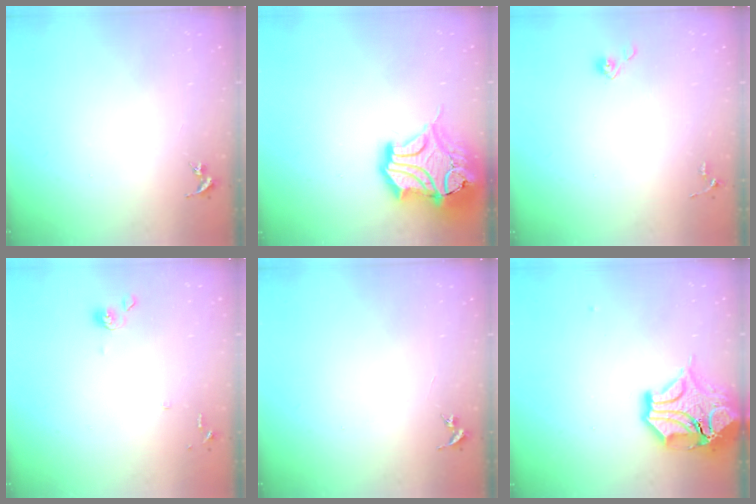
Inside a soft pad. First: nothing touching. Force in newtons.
{"total": 19.2, "press": 18.9, "slide": 3.2}
{"total": 4.0, "press": 4.0, "slide": 0.4}
{"total": 6.6, "press": 6.6, "slide": 0.6}
{"total": 0.0}
{"total": 16.7, "press": 16.5, "slide": 2.5}